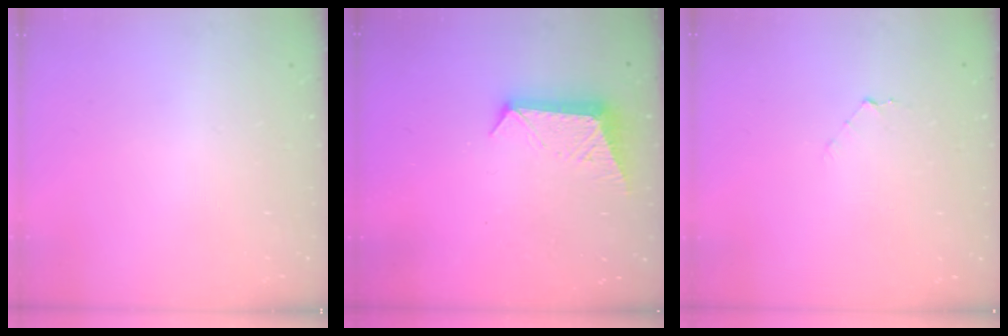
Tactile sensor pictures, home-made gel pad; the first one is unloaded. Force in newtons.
{"total": 9.6, "press": 9.6, "slide": 0.1}
{"total": 3.5, "press": 3.5, "slide": 0.3}